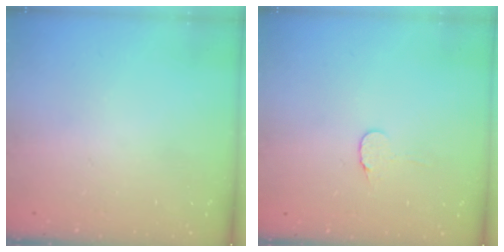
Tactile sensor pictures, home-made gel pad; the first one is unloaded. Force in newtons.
{"total": 4.5, "press": 4.5, "slide": 0.4}